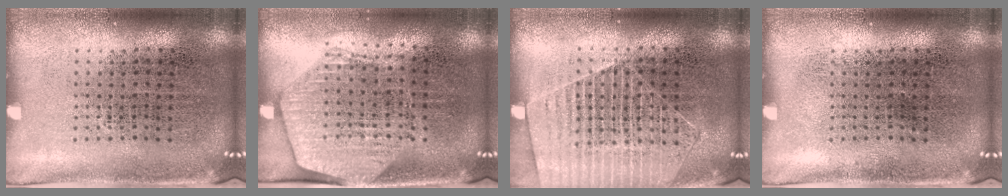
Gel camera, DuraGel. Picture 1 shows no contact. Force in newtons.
{"total": 1.7, "press": 1.5, "slide": 0.7}
{"total": 1.6, "press": 1.4, "slide": 0.7}
{"total": 0.0}